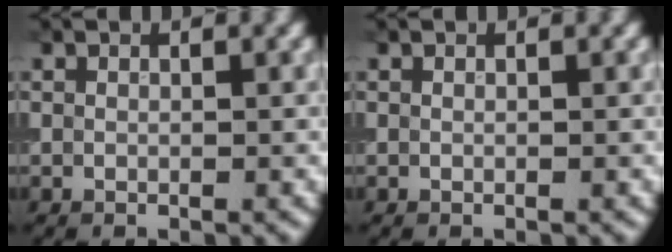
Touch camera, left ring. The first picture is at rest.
{"total": 0.0}